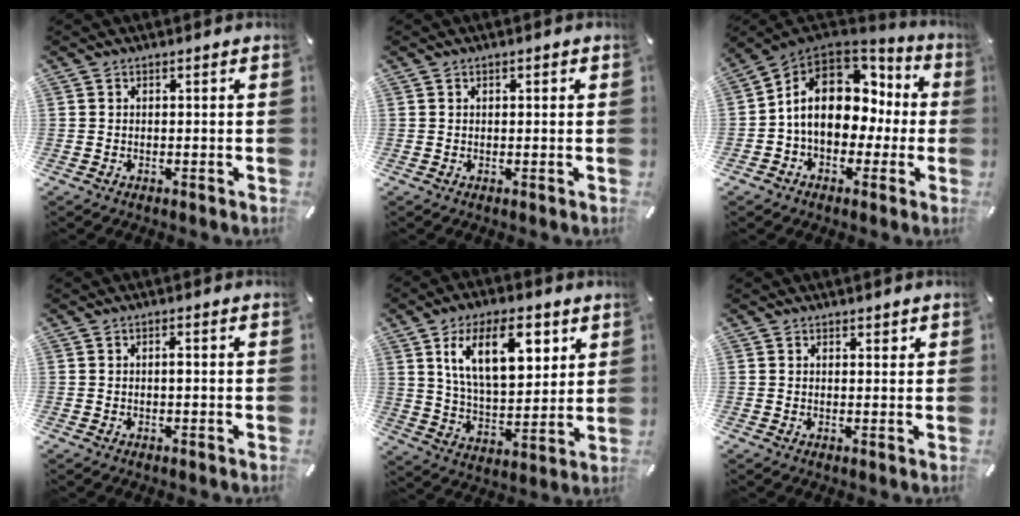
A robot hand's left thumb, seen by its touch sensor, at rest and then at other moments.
{"total": 0.7, "force": [0.2, 0.4, 0.5], "torque": [-0.010, 0.003, 0.003]}
{"total": 15.9, "force": [1.8, 12.1, 10.2], "torque": [-0.172, 0.002, 0.036]}
{"total": 1.0, "force": [-0.1, 0.2, 1.0], "torque": [-0.021, -0.001, -0.001]}
{"total": 16.9, "force": [7.9, 8.6, 12.2], "torque": [-0.213, -0.009, 0.135]}
{"total": 1.1, "force": [0.8, 0.6, 0.3], "torque": [0.002, -0.003, 0.014]}